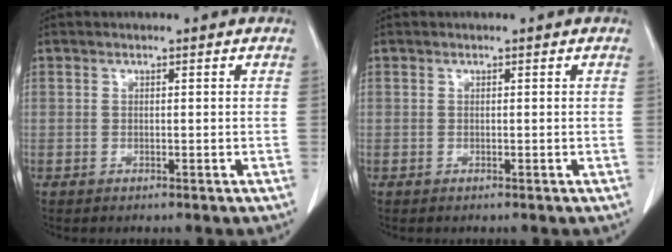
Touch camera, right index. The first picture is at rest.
{"total": 0.0}